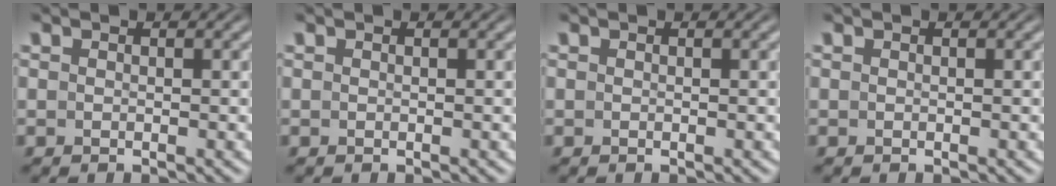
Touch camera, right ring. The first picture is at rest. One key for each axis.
{"total": 0.0}
{"total": 0.0}
{"total": 0.0}